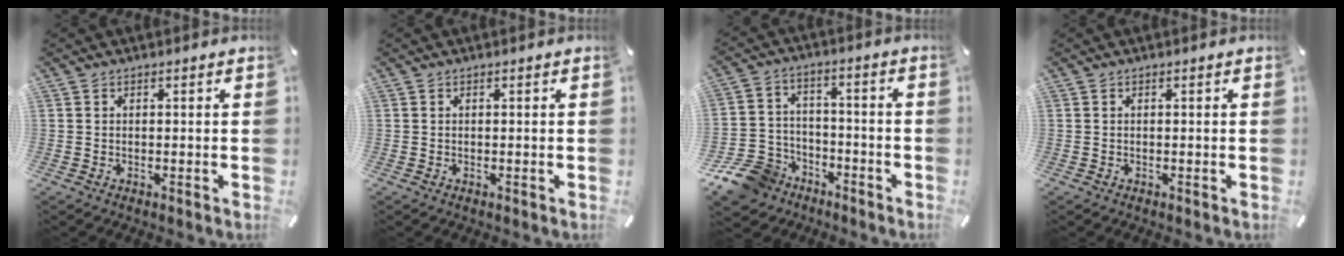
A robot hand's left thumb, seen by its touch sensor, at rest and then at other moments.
{"total": 0.0}
{"total": 12.5, "force": [-8.0, 8.9, 3.6], "torque": [-0.080, 0.060, -0.141]}
{"total": 0.0}